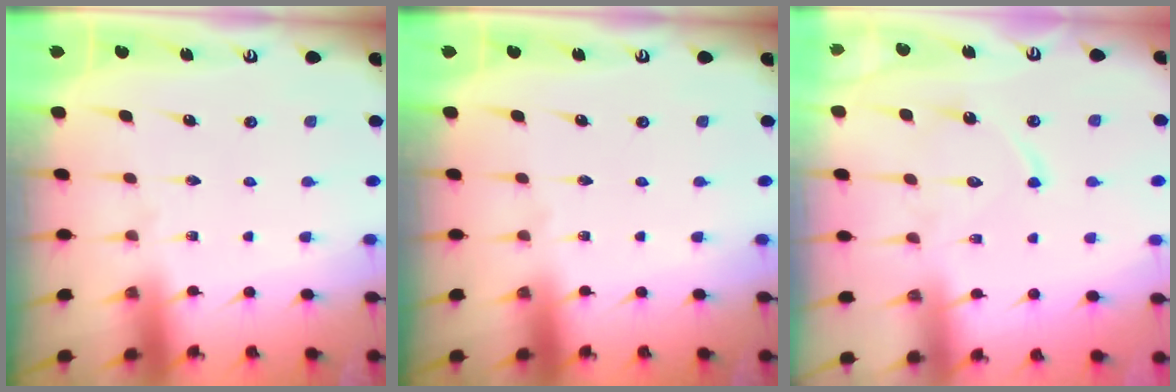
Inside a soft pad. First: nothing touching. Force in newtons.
{"total": 0.0}
{"total": 9.9, "press": 9.8, "slide": 0.5}